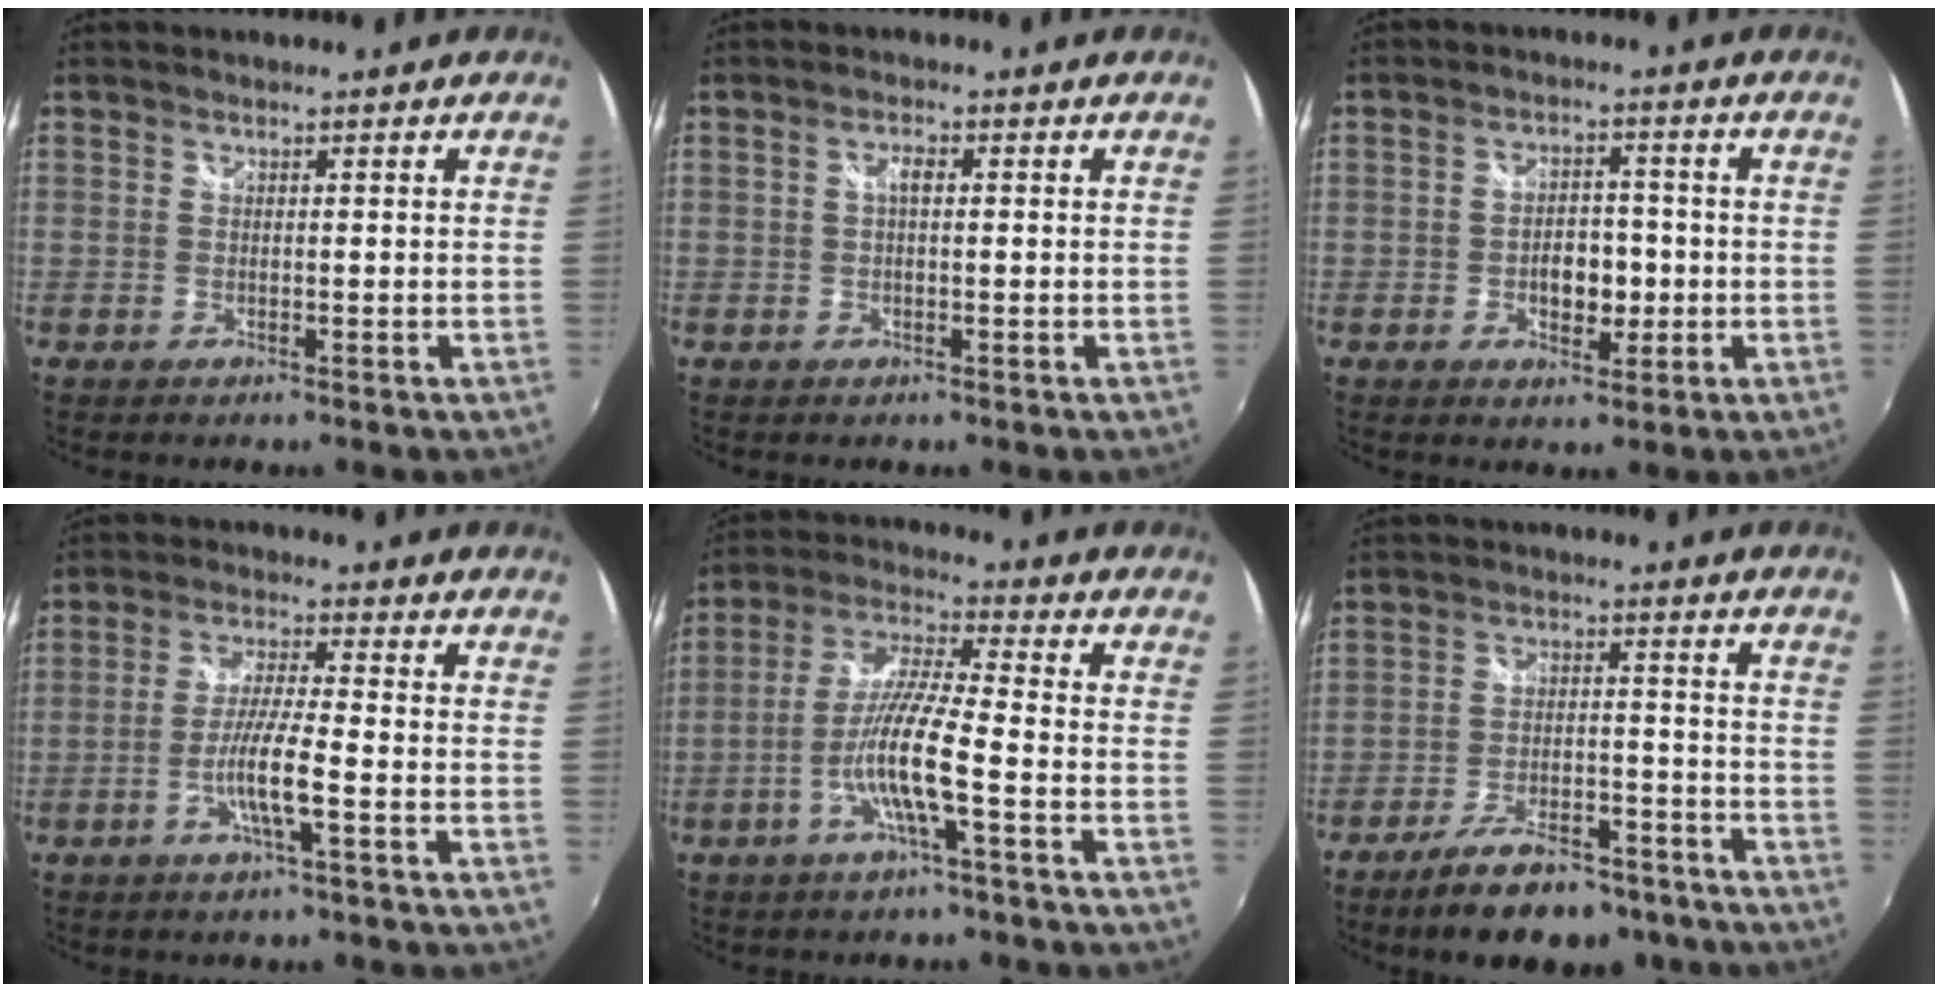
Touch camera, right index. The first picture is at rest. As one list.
[{"total": 1.9, "force": [0.2, 0.8, 1.7], "torque": [-0.032, 0.006, 0.000]}, {"total": 5.7, "force": [-1.3, 3.7, 4.2], "torque": [-0.073, 0.004, -0.016]}, {"total": 6.8, "force": [-2.7, 0.0, 6.2], "torque": [-0.124, -0.003, -0.052]}, {"total": 10.1, "force": [-3.9, 0.2, 9.3], "torque": [-0.195, 0.002, -0.077]}, {"total": 14.0, "force": [-10.8, 5.2, 7.2], "torque": [-0.139, 0.001, -0.159]}]